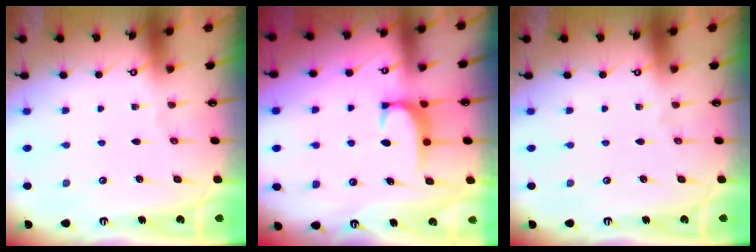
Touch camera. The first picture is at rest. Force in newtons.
{"total": 1.8, "press": 1.7, "slide": 0.5}
{"total": 0.0}